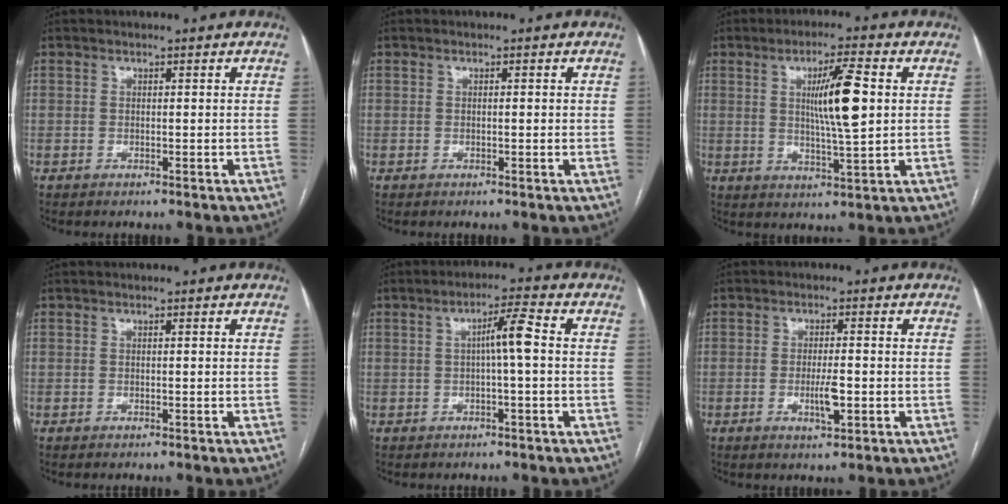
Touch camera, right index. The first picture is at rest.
{"total": 0.7, "force": [0.1, 0.1, 0.6], "torque": [-0.012, 0.001, 0.002]}
{"total": 9.1, "force": [1.6, 0.4, 8.9], "torque": [-0.151, -0.003, 0.030]}
{"total": 0.0}
{"total": 4.5, "force": [0.3, 0.1, 4.5], "torque": [-0.075, 0.013, 0.005]}
{"total": 3.7, "force": [-0.9, 0.7, 3.5], "torque": [-0.065, -0.004, -0.014]}